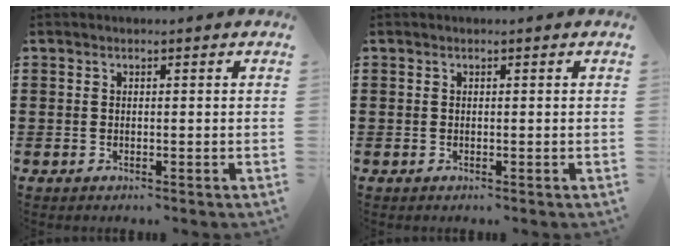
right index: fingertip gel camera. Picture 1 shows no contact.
{"total": 0.0}